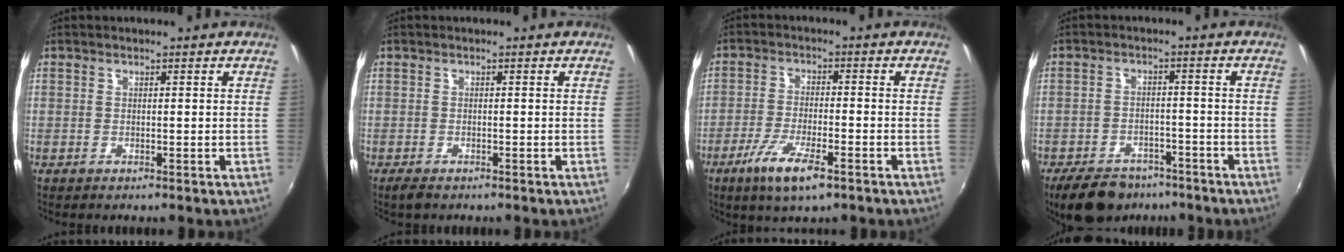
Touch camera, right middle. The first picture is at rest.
{"total": 1.9, "force": [-1.5, 0.7, 0.9], "torque": [-0.019, -0.005, -0.027]}
{"total": 8.5, "force": [-5.0, 1.9, 6.6], "torque": [-0.144, -0.017, -0.092]}
{"total": 12.0, "force": [-9.1, 6.1, 4.7], "torque": [-0.114, 0.003, -0.131]}